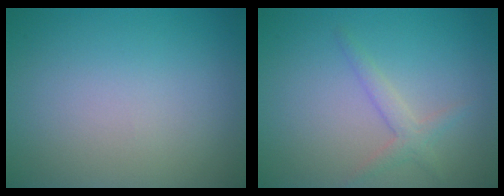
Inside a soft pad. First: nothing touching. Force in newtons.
{"total": 1.8, "press": 1.8, "slide": 0.1}